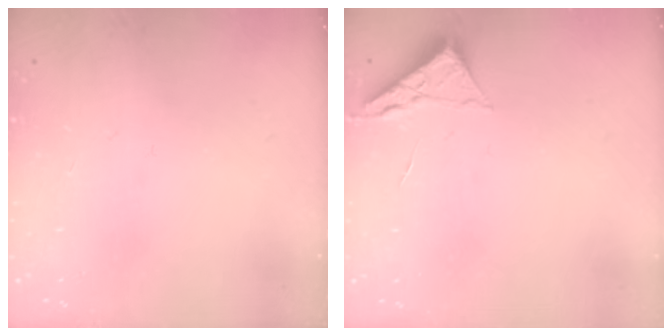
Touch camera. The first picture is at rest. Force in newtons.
{"total": 3.8, "press": 3.8, "slide": 0.5}